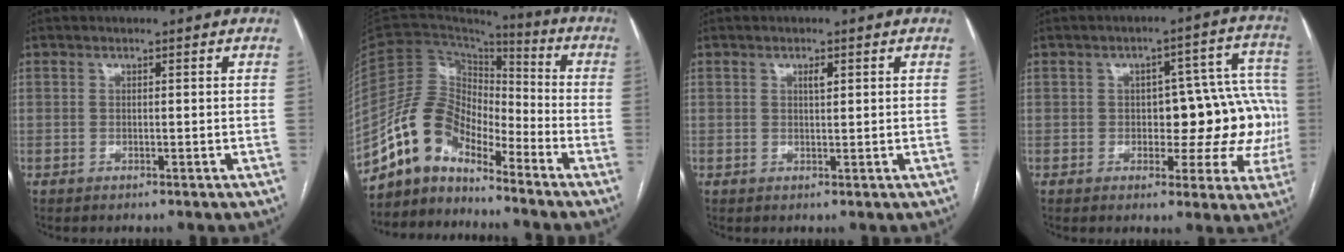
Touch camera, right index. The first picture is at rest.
{"total": 10.8, "force": [-8.9, 4.4, 4.1], "torque": [-0.091, 0.047, -0.171]}
{"total": 1.3, "force": [0.6, 0.4, 1.1], "torque": [-0.016, 0.000, 0.008]}
{"total": 13.0, "force": [-1.2, 6.7, 11.1], "torque": [-0.108, 0.047, -0.008]}